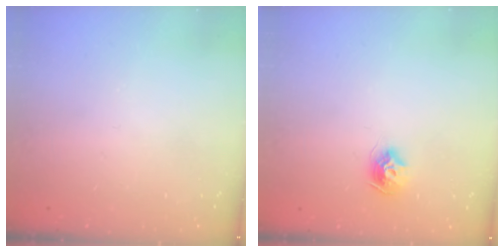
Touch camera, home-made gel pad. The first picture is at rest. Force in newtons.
{"total": 8.7, "press": 8.7, "slide": 0.4}